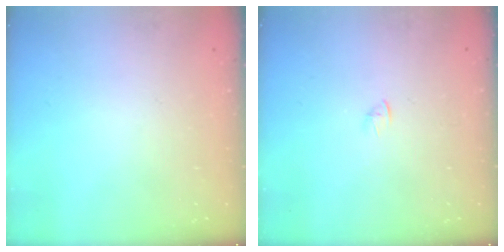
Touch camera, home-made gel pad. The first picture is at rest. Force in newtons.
{"total": 1.4, "press": 1.3, "slide": 0.4}